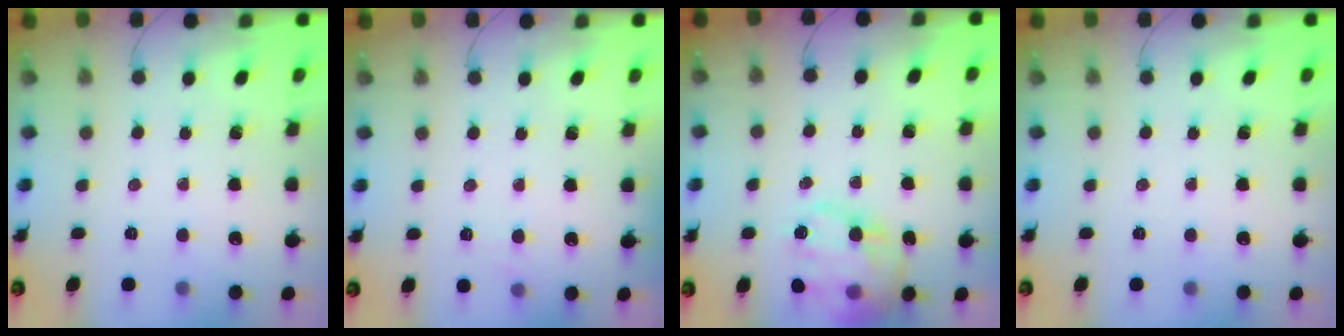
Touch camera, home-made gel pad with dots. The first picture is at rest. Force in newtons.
{"total": 4.1, "press": 3.9, "slide": 1.2}
{"total": 19.1, "press": 18.8, "slide": 3.2}
{"total": 0.0}